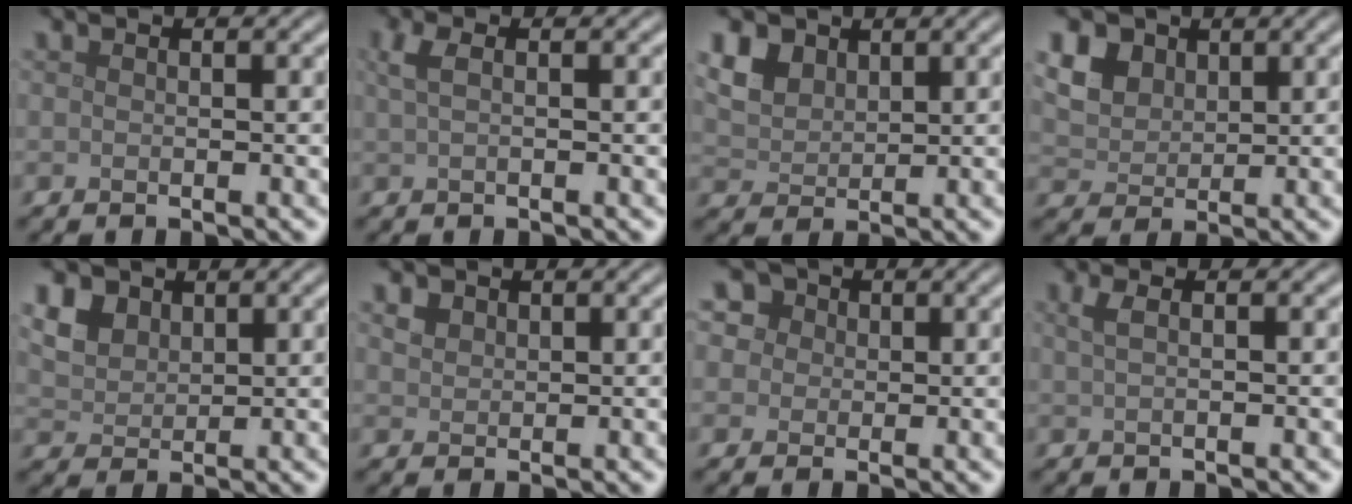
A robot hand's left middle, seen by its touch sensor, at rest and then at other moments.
{"total": 1.7, "force": [0.6, 0.6, 1.5], "torque": [-0.031, 0.008, 0.009]}
{"total": 4.9, "force": [2.9, 3.3, 2.2], "torque": [-0.071, 0.003, 0.063]}
{"total": 6.9, "force": [3.5, 4.9, 3.2], "torque": [-0.107, 0.017, 0.064]}
{"total": 4.8, "force": [2.8, 3.3, 2.2], "torque": [-0.072, 0.004, 0.060]}
{"total": 1.2, "force": [0.8, 0.8, 0.3], "torque": [-0.007, 0.001, 0.016]}
{"total": 6.2, "force": [3.1, 4.6, 2.6], "torque": [-0.051, 0.021, 0.025]}
{"total": 1.5, "force": [0.6, 0.6, 1.3], "torque": [-0.023, 0.005, 0.009]}